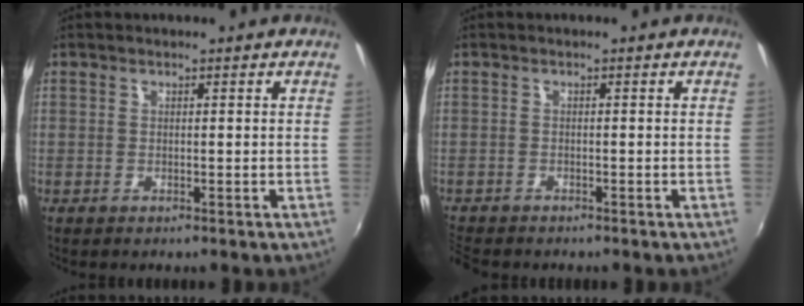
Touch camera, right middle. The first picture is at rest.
{"total": 3.4, "force": [-3.1, 0.9, 0.8], "torque": [-0.030, -0.018, -0.060]}